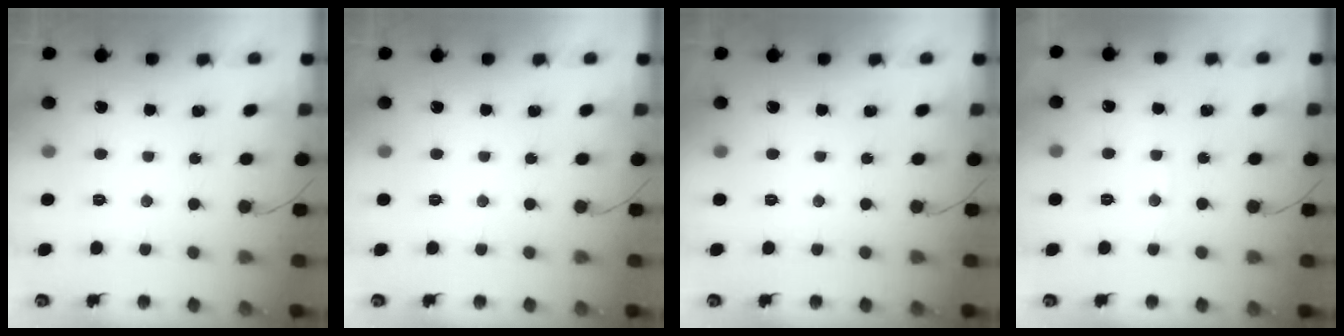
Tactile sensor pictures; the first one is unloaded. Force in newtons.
{"total": 0.0}
{"total": 0.0}
{"total": 2.6, "press": 2.6, "slide": 0.4}